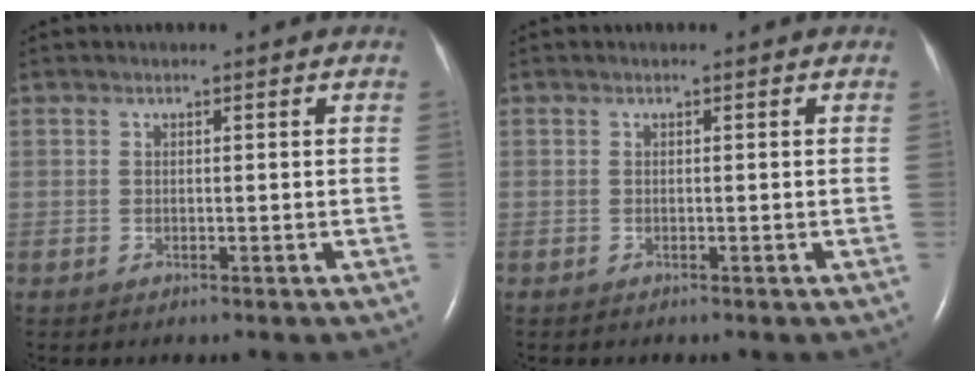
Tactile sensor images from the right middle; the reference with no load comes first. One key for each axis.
{"total": 0.0}